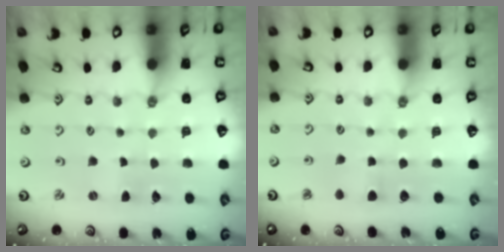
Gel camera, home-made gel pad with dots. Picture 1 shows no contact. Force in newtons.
{"total": 4.6, "press": 4.5, "slide": 0.7}